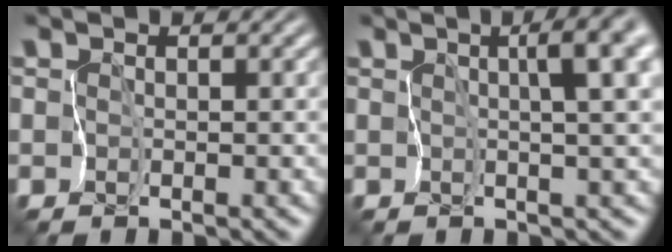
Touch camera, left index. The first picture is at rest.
{"total": 5.9, "force": [1.1, 1.2, 5.7], "torque": [-0.076, 0.009, 0.018]}